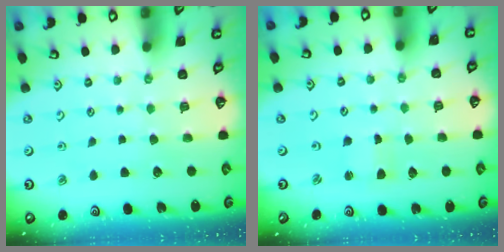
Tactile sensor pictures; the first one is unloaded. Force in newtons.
{"total": 1.4, "press": 1.4, "slide": 0.1}